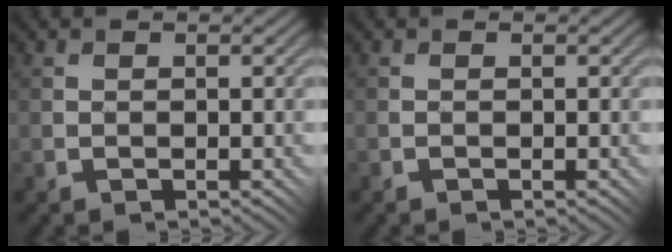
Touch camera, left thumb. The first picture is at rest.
{"total": 0.0}